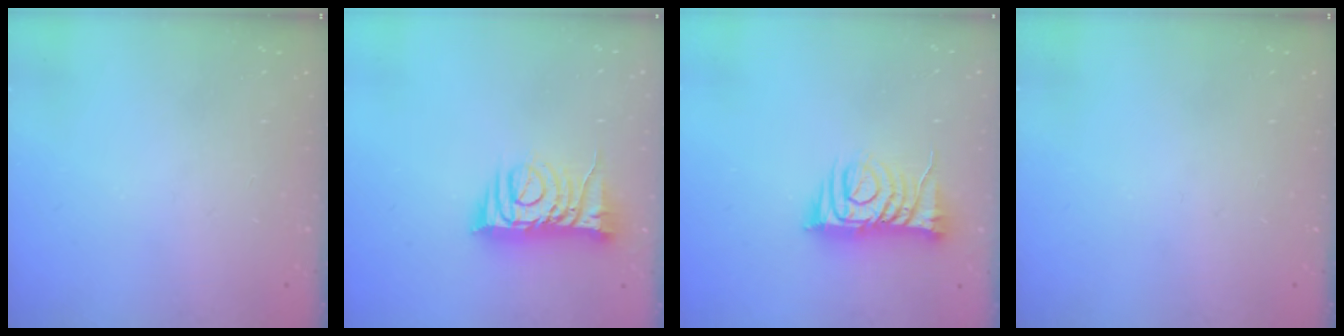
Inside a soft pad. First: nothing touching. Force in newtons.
{"total": 9.9, "press": 9.9, "slide": 1.1}
{"total": 9.7, "press": 9.7, "slide": 0.3}
{"total": 0.0}